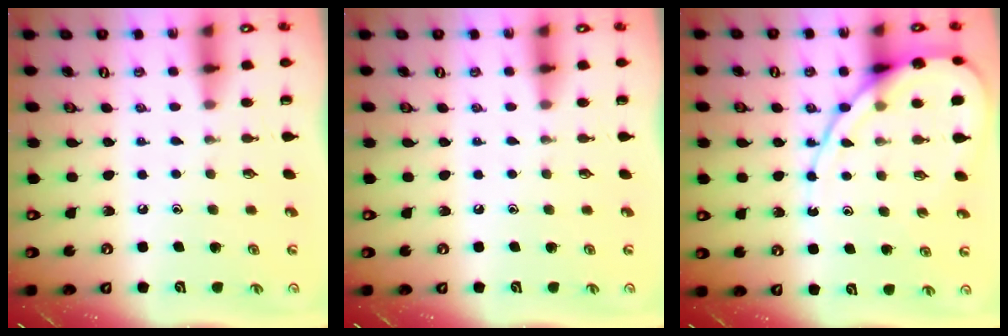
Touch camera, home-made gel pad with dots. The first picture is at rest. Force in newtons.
{"total": 0.0}
{"total": 11.6, "press": 11.5, "slide": 1.2}